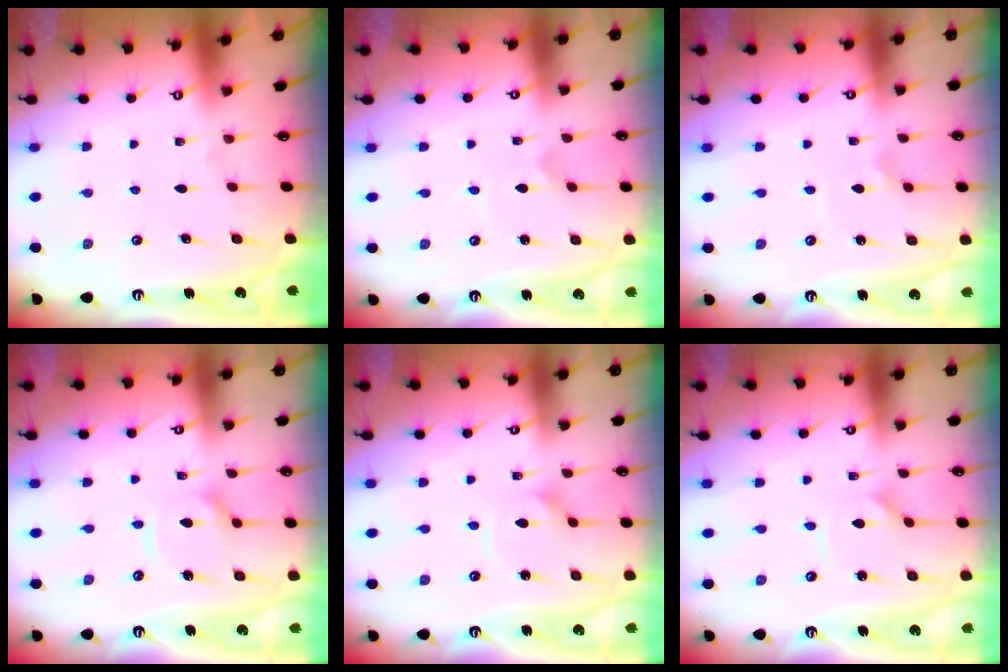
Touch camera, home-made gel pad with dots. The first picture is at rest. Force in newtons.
{"total": 0.0}
{"total": 1.3, "press": 1.3, "slide": 0.3}
{"total": 7.0, "press": 7.0, "slide": 0.7}
{"total": 1.7, "press": 1.7, "slide": 0.2}
{"total": 1.6, "press": 1.6, "slide": 0.1}